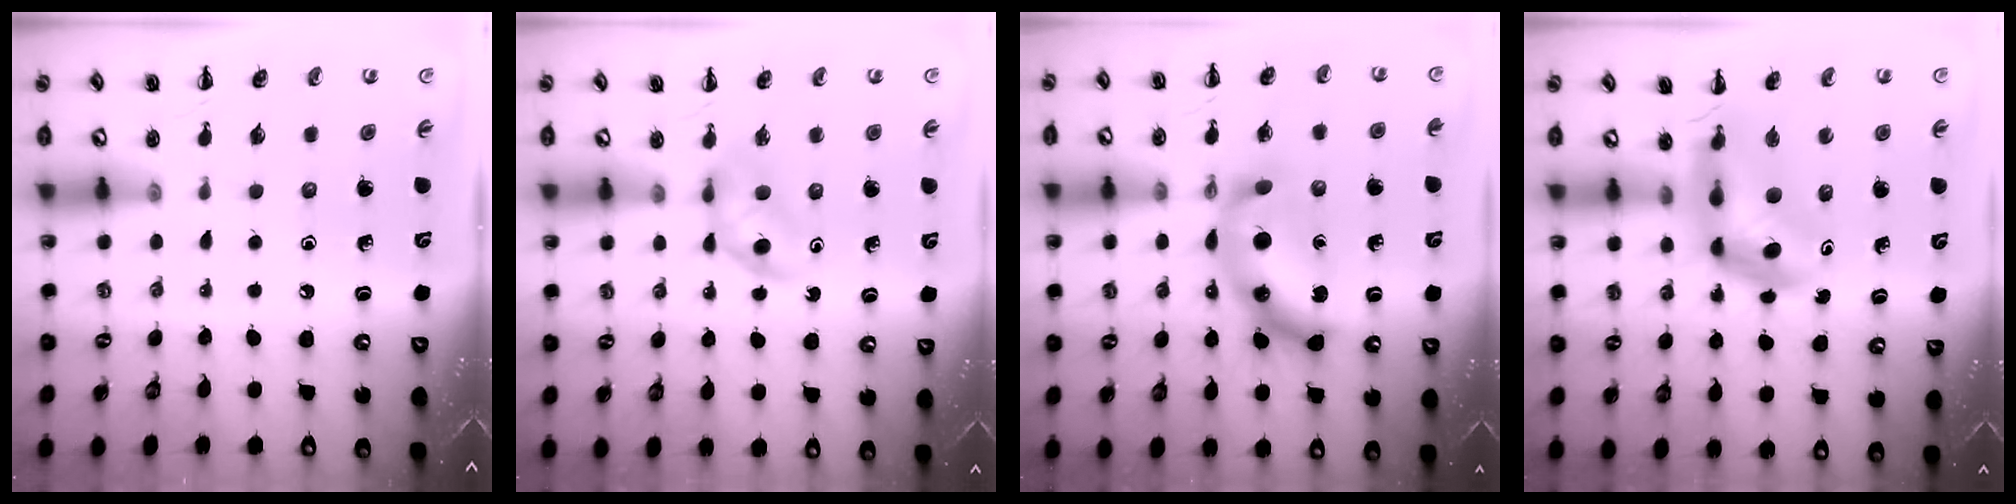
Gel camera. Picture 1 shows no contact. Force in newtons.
{"total": 3.9, "press": 3.6, "slide": 1.5}
{"total": 14.1, "press": 14.1, "slide": 0.3}
{"total": 5.4, "press": 5.2, "slide": 1.4}